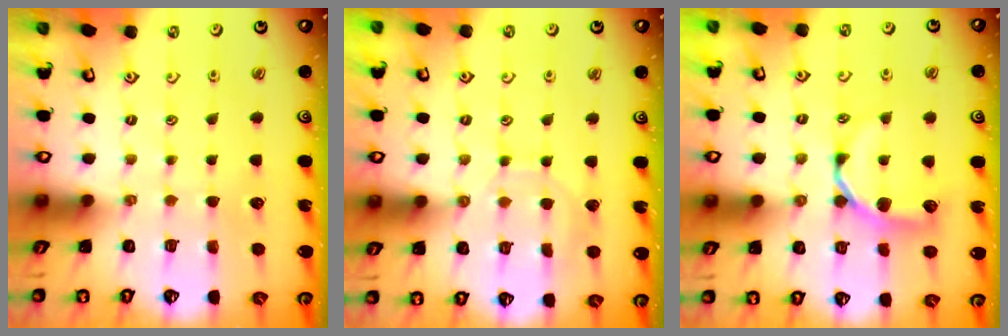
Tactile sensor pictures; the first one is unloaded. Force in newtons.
{"total": 6.3, "press": 6.3, "slide": 0.7}
{"total": 8.9, "press": 8.9, "slide": 0.9}